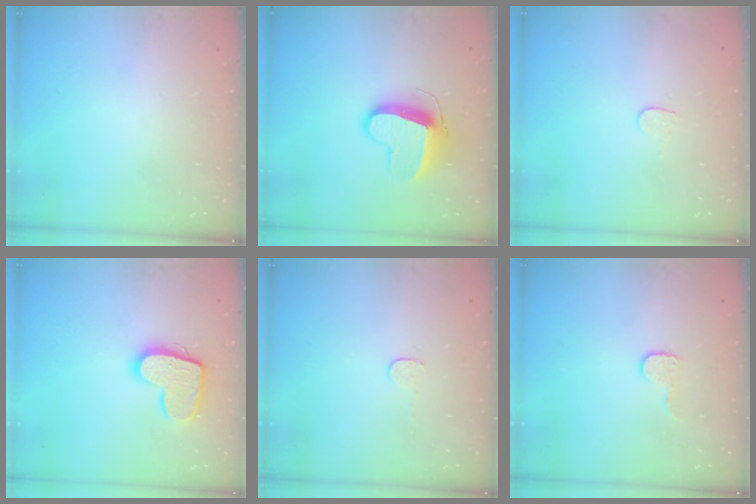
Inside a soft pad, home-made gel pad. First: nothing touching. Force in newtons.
{"total": 11.7, "press": 11.7, "slide": 0.9}
{"total": 4.9, "press": 4.9, "slide": 0.3}
{"total": 14.5, "press": 14.5, "slide": 0.8}
{"total": 3.0, "press": 3.0, "slide": 0.3}
{"total": 5.4, "press": 5.3, "slide": 0.5}